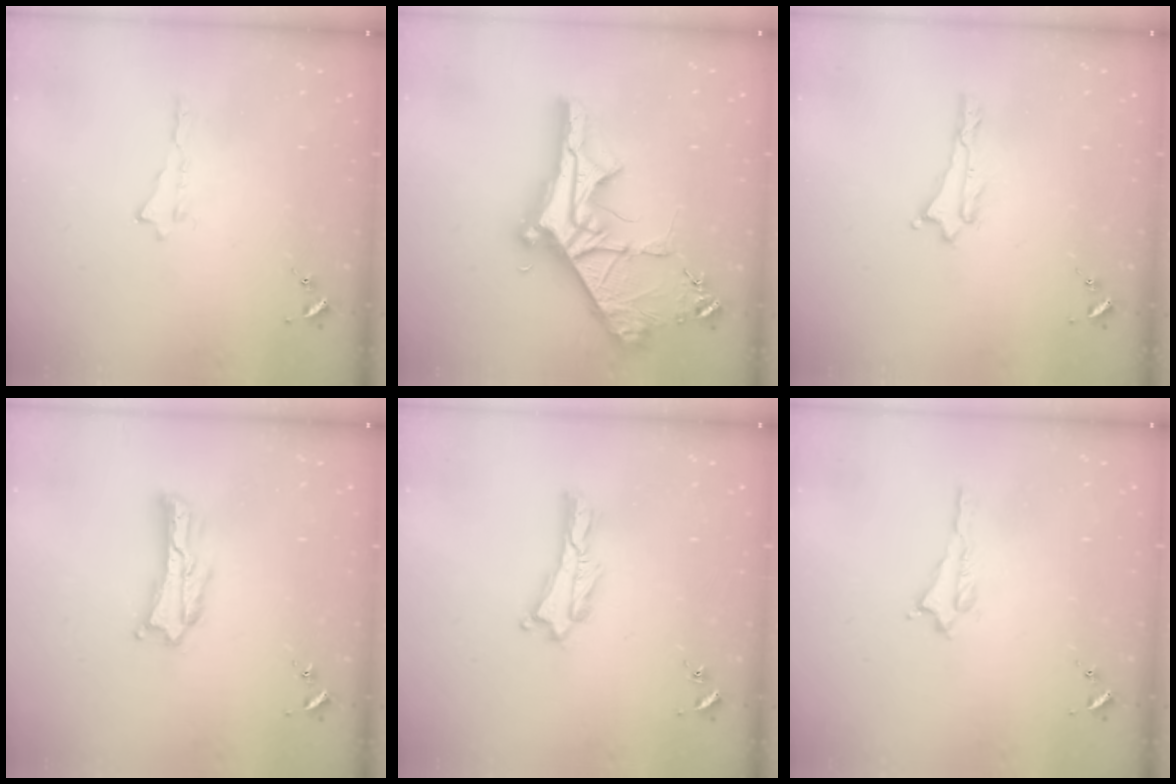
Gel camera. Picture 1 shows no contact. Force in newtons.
{"total": 10.7, "press": 10.6, "slide": 1.2}
{"total": 0.0}
{"total": 1.7, "press": 1.7, "slide": 0.3}
{"total": 0.6, "press": 0.5, "slide": 0.2}
{"total": 0.6, "press": 0.6, "slide": 0.2}